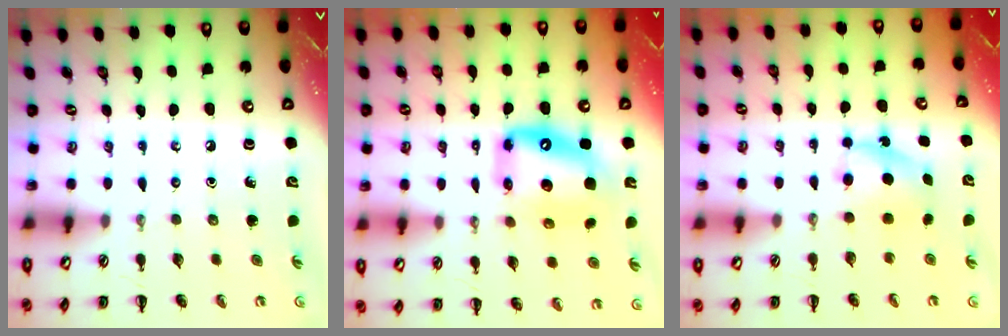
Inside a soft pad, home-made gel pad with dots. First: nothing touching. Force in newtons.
{"total": 13.6, "press": 13.2, "slide": 3.4}
{"total": 5.8, "press": 5.6, "slide": 1.6}